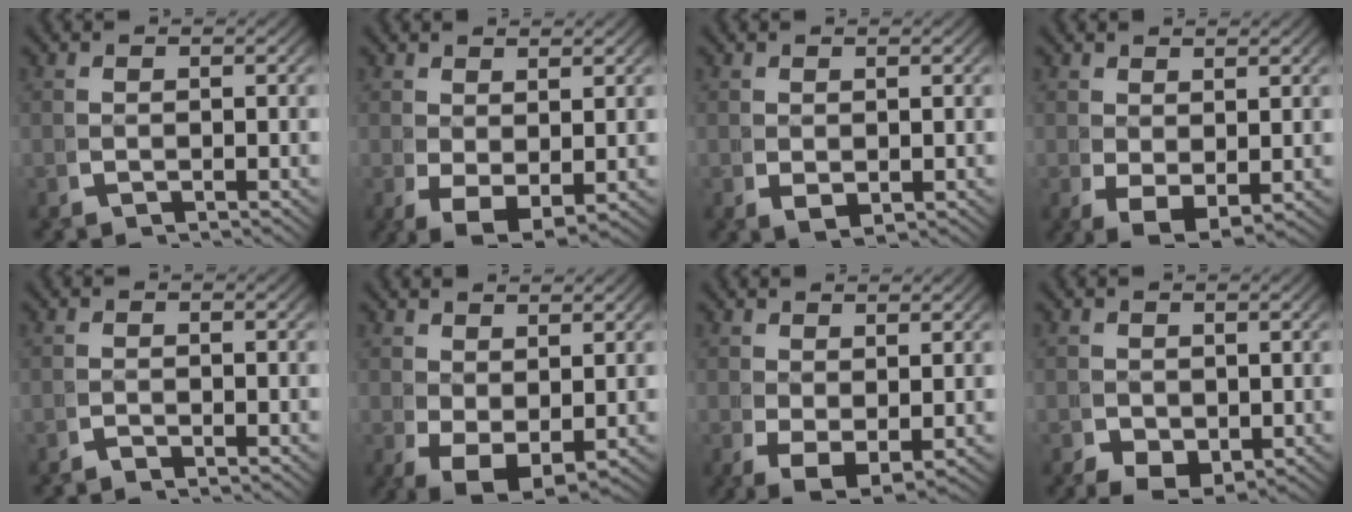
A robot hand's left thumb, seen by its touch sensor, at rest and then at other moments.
{"total": 4.6, "force": [-1.5, 2.9, 3.3], "torque": [-0.071, -0.037, 0.003]}
{"total": 1.4, "force": [0.3, 0.9, 1.0], "torque": [-0.026, -0.014, 0.019]}
{"total": 3.9, "force": [-0.9, 2.6, 2.8], "torque": [-0.062, -0.033, 0.010]}
{"total": 0.5, "force": [-0.5, -0.1, 0.0], "torque": [0.000, -0.004, -0.013]}
{"total": 5.9, "force": [-1.6, 4.0, 4.0], "torque": [-0.090, -0.045, 0.002]}
{"total": 4.4, "force": [-1.3, 2.8, 3.1], "torque": [-0.068, -0.036, 0.006]}
{"total": 4.2, "force": [-1.0, 3.2, 2.5], "torque": [-0.049, -0.033, 0.003]}